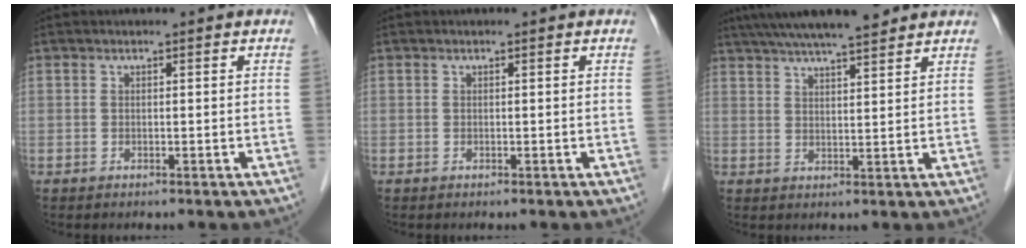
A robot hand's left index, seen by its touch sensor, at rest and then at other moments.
{"total": 0.0}
{"total": 12.0, "force": [10.3, 1.0, 6.1], "torque": [-0.102, 0.027, 0.157]}